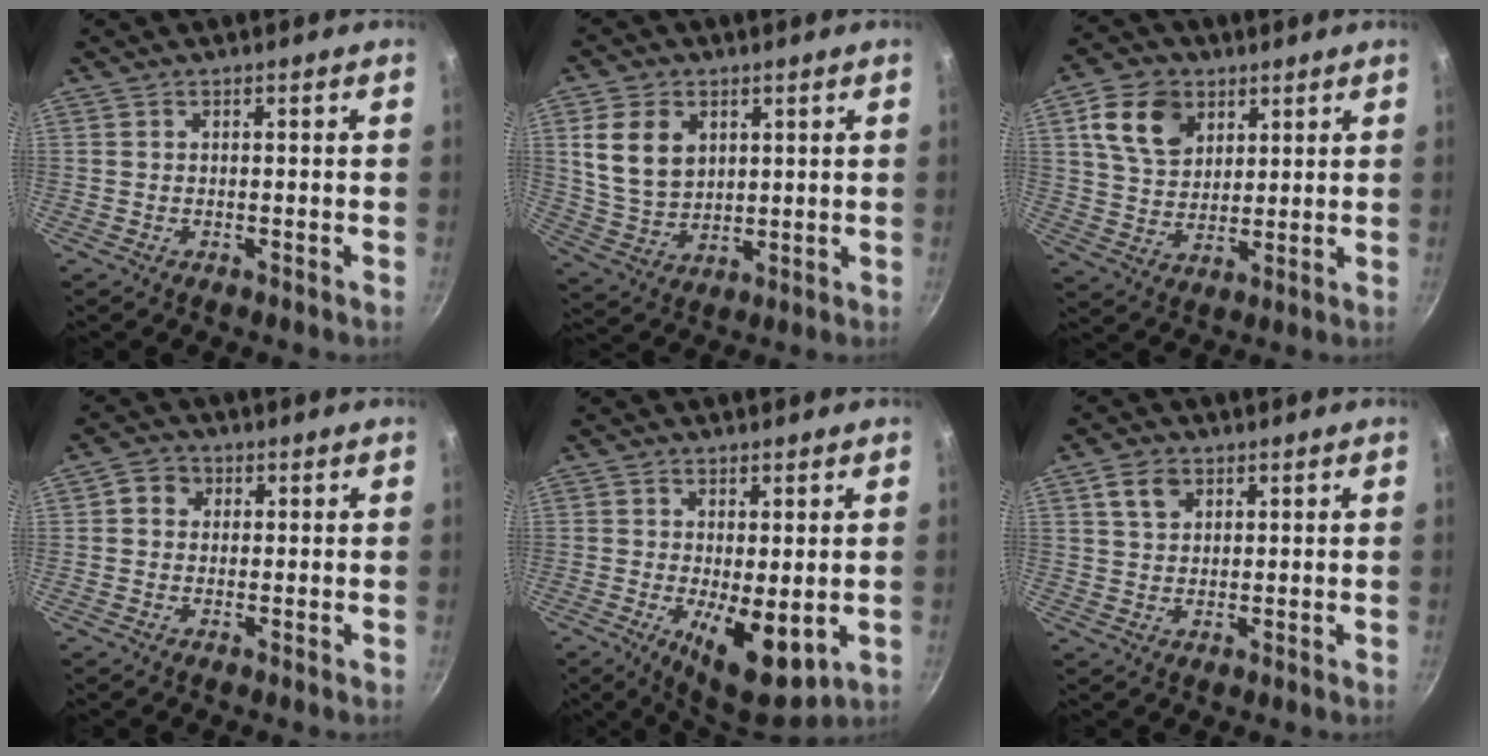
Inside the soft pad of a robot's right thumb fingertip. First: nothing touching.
{"total": 10.9, "force": [3.3, 7.9, 6.7], "torque": [-0.107, -0.019, 0.072]}
{"total": 11.8, "force": [5.0, 8.4, 6.6], "torque": [-0.094, -0.012, 0.089]}
{"total": 3.6, "force": [0.9, 3.2, 1.4], "torque": [-0.002, 0.000, 0.005]}
{"total": 9.8, "force": [-1.2, 4.0, 8.9], "torque": [-0.123, -0.017, -0.006]}
{"total": 4.5, "force": [2.2, 3.1, 2.4], "torque": [-0.031, -0.003, 0.040]}